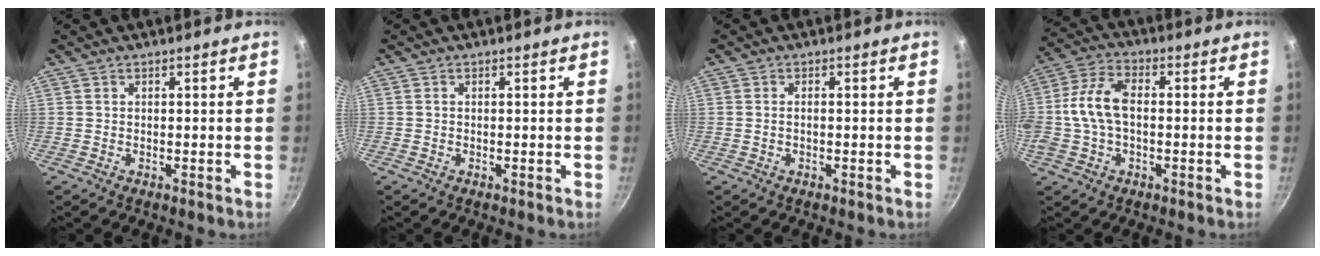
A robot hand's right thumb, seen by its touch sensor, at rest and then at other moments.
{"total": 0.0}
{"total": 1.0, "force": [-0.2, 0.4, 0.9], "torque": [-0.023, 0.005, -0.006]}
{"total": 10.7, "force": [-0.3, 6.2, 8.7], "torque": [-0.173, 0.028, -0.021]}